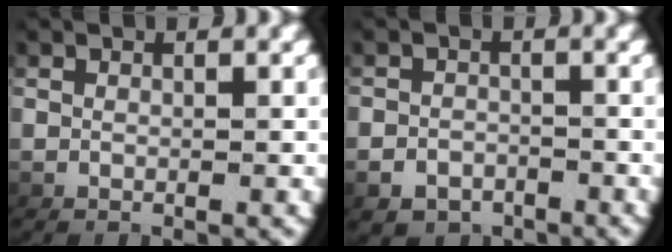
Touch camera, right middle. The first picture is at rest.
{"total": 3.6, "force": [-2.6, 2.5, 0.4], "torque": [0.001, -0.012, -0.041]}